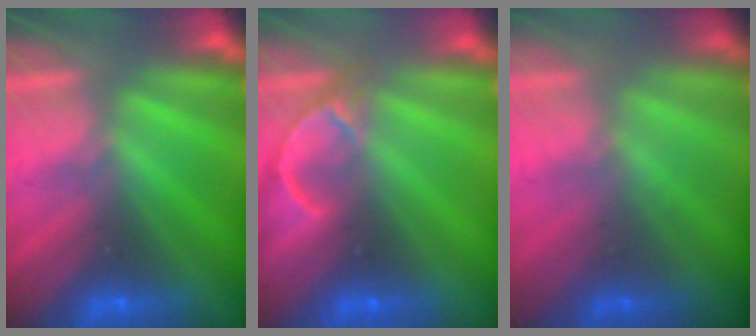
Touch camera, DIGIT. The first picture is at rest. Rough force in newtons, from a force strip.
{"total": 4.9}
{"total": 1.4}